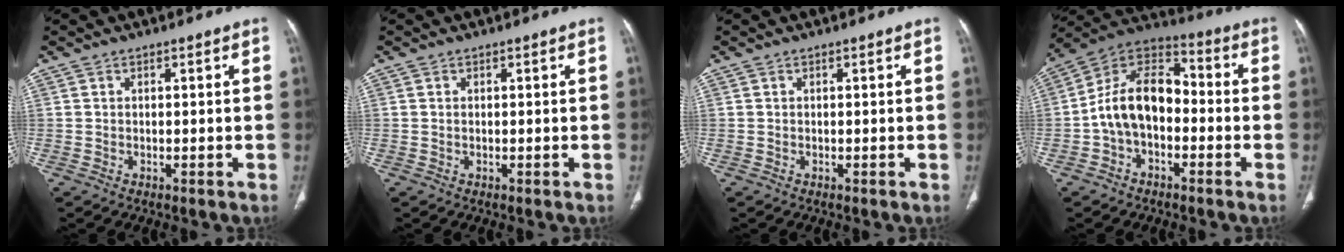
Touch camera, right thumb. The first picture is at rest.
{"total": 0.0}
{"total": 0.0}
{"total": 13.5, "force": [-2.4, 8.9, 9.9], "torque": [-0.156, 0.049, -0.055]}